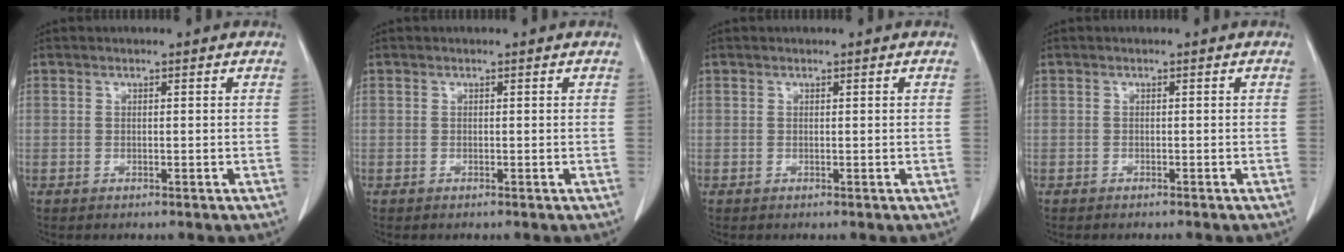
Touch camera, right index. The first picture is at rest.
{"total": 0.0}
{"total": 0.0}
{"total": 1.0, "force": [-1.0, 0.1, 0.3], "torque": [-0.005, -0.002, -0.013]}